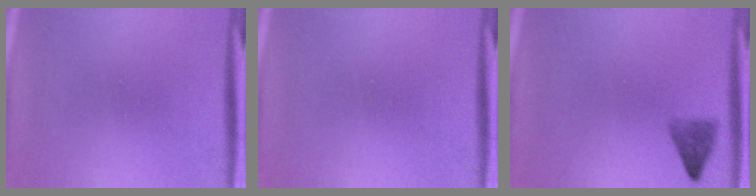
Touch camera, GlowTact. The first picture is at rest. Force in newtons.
{"total": 0.0}
{"total": 2.0}